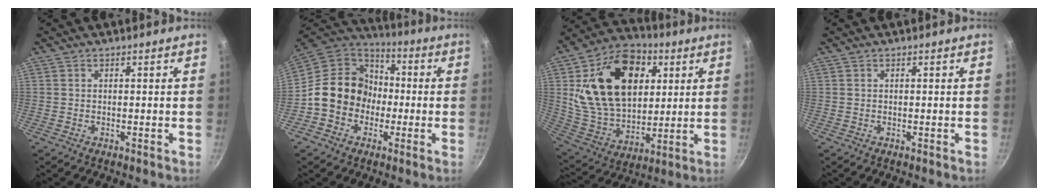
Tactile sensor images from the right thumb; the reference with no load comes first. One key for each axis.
{"total": 15.3, "fx": -2.2, "fy": 13.4, "fz": 7.1, "tx": -0.076, "ty": 0.048, "tz": -0.052}
{"total": 26.0, "fx": 7.0, "fy": 17.3, "fz": 18.2, "tx": -0.285, "ty": -0.011, "tz": 0.125}
{"total": 0.0}